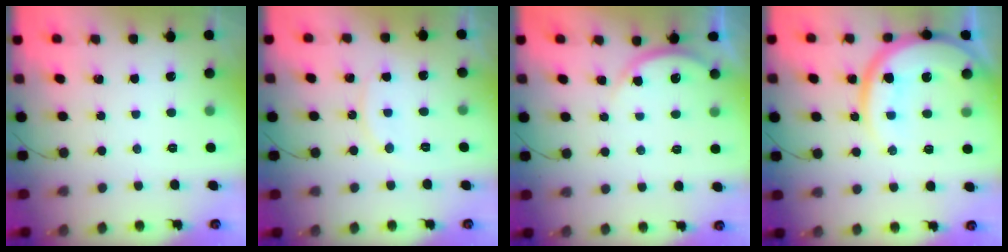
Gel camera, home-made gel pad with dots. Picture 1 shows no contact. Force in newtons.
{"total": 7.7, "press": 7.7, "slide": 0.2}
{"total": 3.0, "press": 2.9, "slide": 0.4}
{"total": 15.8, "press": 15.7, "slide": 2.0}